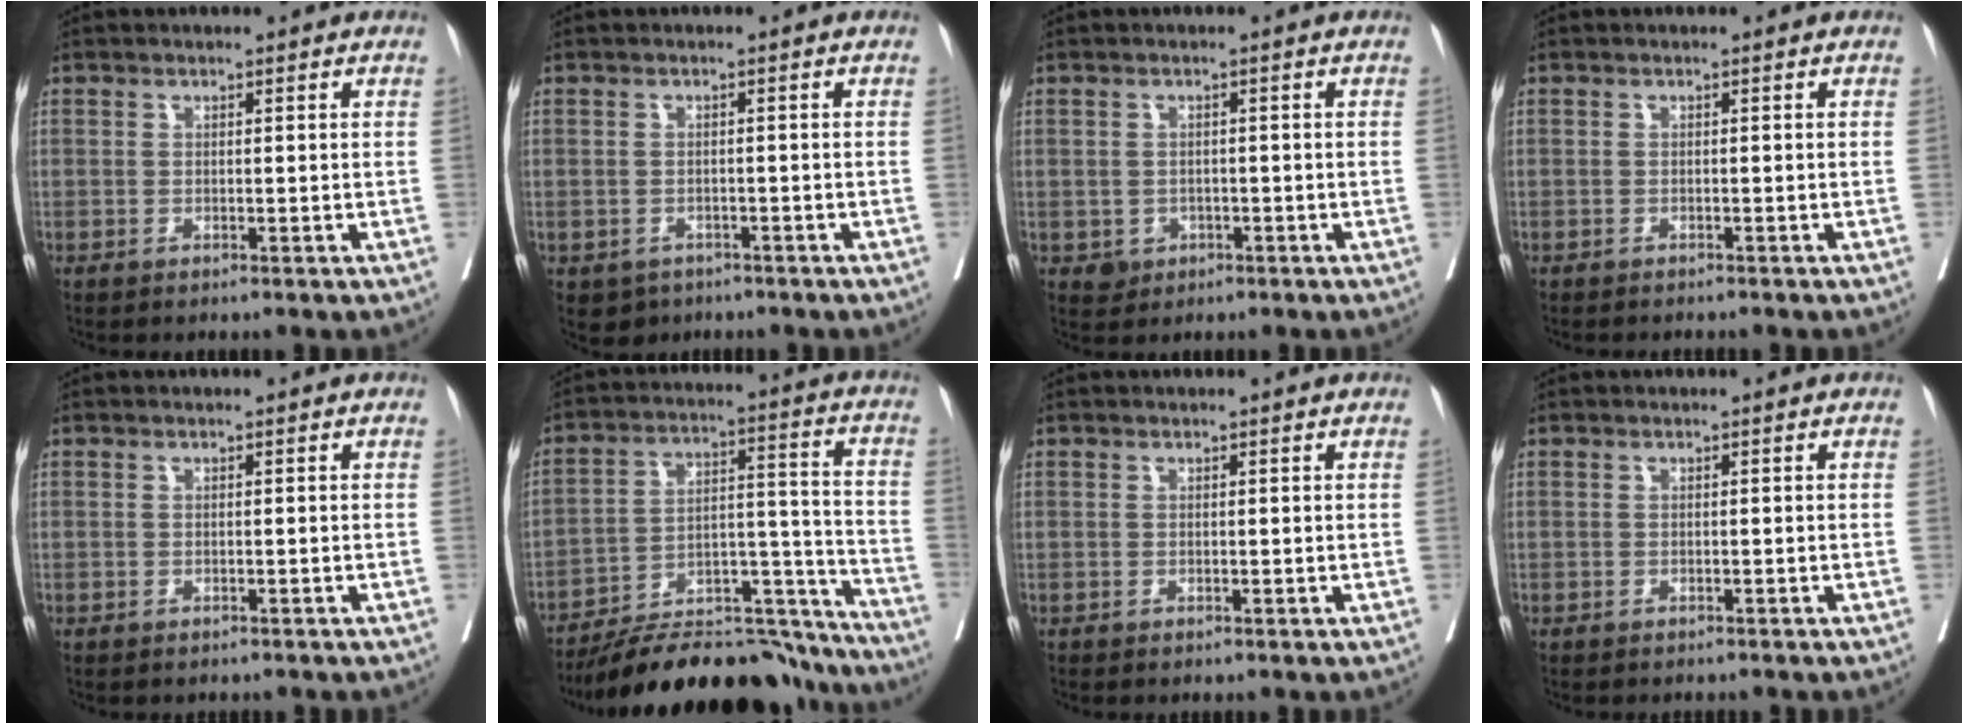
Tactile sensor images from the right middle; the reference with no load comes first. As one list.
[{"total": 2.7, "force": [-1.4, 2.2, 0.6], "torque": [-0.008, 0.005, -0.016]}, {"total": 2.5, "force": [-0.9, 2.2, 0.6], "torque": [-0.004, 0.005, -0.006]}, {"total": 2.1, "force": [-1.8, 0.2, 1.0], "torque": [-0.017, -0.003, -0.018]}, {"total": 1.2, "force": [-1.1, 0.4, 0.5], "torque": [-0.012, -0.001, -0.012]}, {"total": 24.6, "force": [-22.4, 4.7, 8.8], "torque": [-0.109, 0.025, -0.331]}, {"total": 0.0}, {"total": 1.7, "force": [-1.5, 0.2, 0.8], "torque": [-0.014, -0.002, -0.017]}]